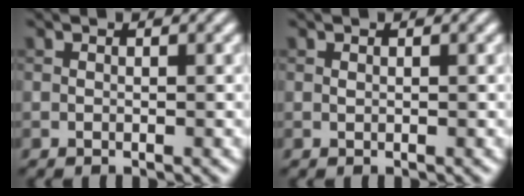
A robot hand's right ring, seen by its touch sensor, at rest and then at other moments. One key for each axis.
{"total": 0.0}